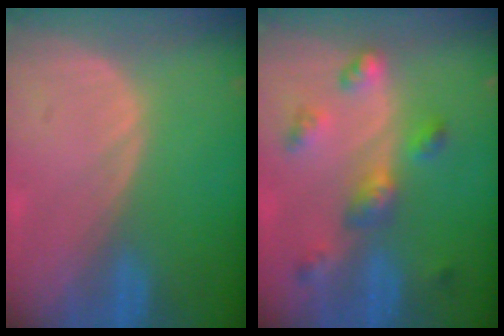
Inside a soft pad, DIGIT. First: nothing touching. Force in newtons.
{"total": 6.4, "press": 5.7, "slide": 2.8}